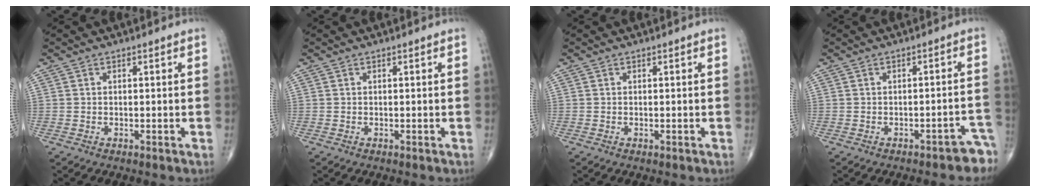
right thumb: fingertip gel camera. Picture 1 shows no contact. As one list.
[{"total": 0.0}, {"total": 0.0}, {"total": 5.4, "force": [-4.3, 2.1, 2.5], "torque": [-0.009, 0.043, -0.050]}]